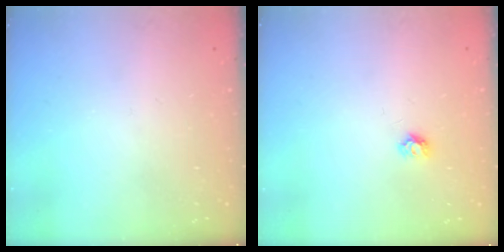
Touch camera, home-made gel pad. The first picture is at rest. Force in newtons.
{"total": 4.2, "press": 4.2, "slide": 0.4}